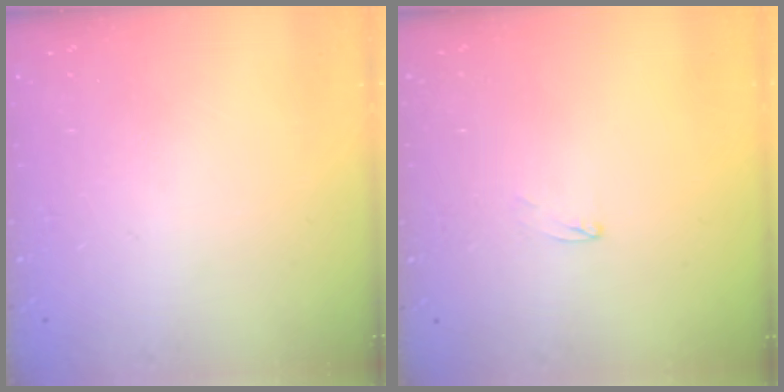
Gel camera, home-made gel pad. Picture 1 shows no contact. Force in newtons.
{"total": 2.2, "press": 2.2, "slide": 0.2}